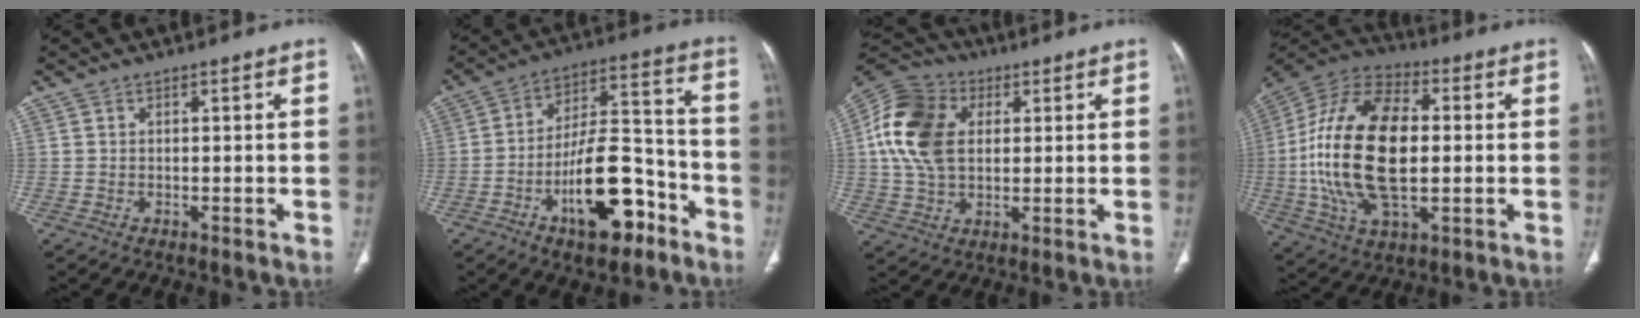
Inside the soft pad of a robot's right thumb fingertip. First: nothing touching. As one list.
[{"total": 17.8, "force": [-8.4, 7.9, 13.6], "torque": [-0.190, 0.068, -0.133]}, {"total": 15.3, "force": [2.7, 10.7, 10.6], "torque": [-0.202, 0.011, 0.044]}, {"total": 23.9, "force": [-0.1, 12.6, 20.3], "torque": [-0.408, 0.009, -0.005]}]